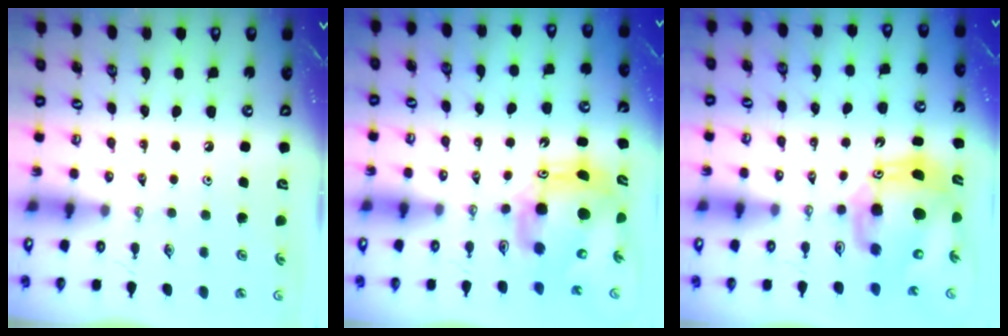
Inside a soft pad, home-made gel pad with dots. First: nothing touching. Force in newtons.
{"total": 11.9, "press": 11.8, "slide": 0.9}
{"total": 14.4, "press": 14.2, "slide": 2.3}